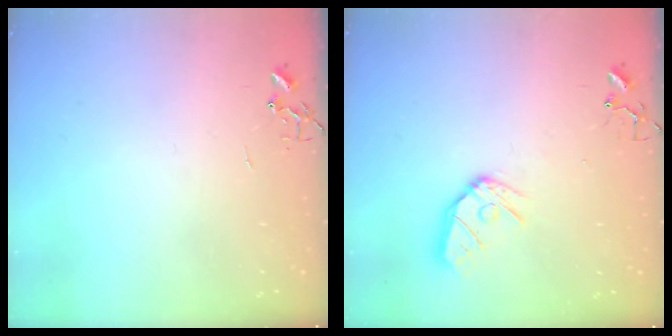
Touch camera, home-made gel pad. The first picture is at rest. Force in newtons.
{"total": 11.0, "press": 11.0, "slide": 1.3}